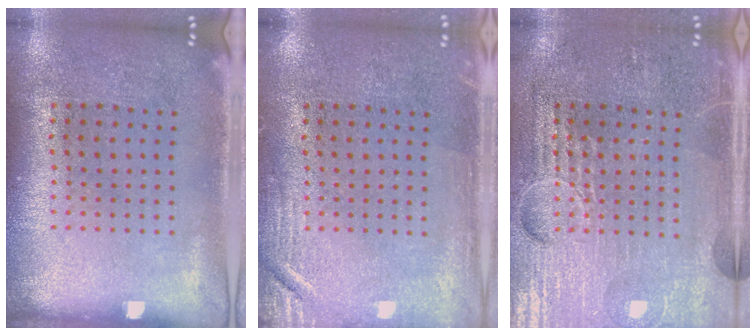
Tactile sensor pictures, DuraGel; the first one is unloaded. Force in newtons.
{"total": 2.3, "press": 2.2, "slide": 0.4}
{"total": 3.9, "press": 3.9, "slide": 0.4}